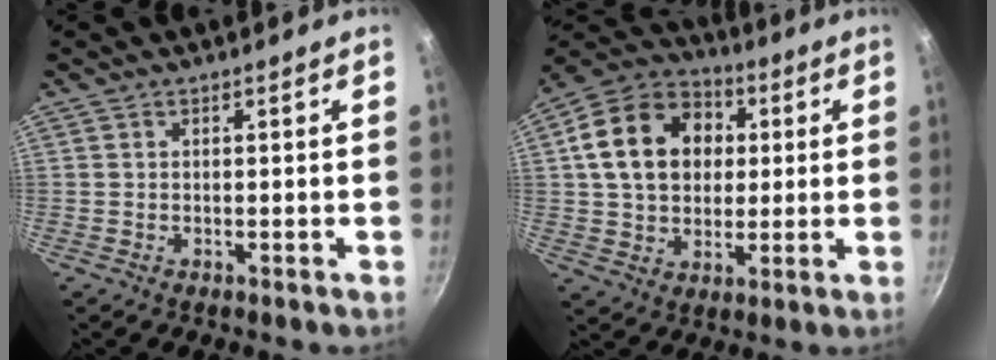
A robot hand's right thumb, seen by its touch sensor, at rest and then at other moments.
{"total": 18.0, "force": [3.2, 14.0, 11.0], "torque": [-0.164, 0.024, 0.048]}